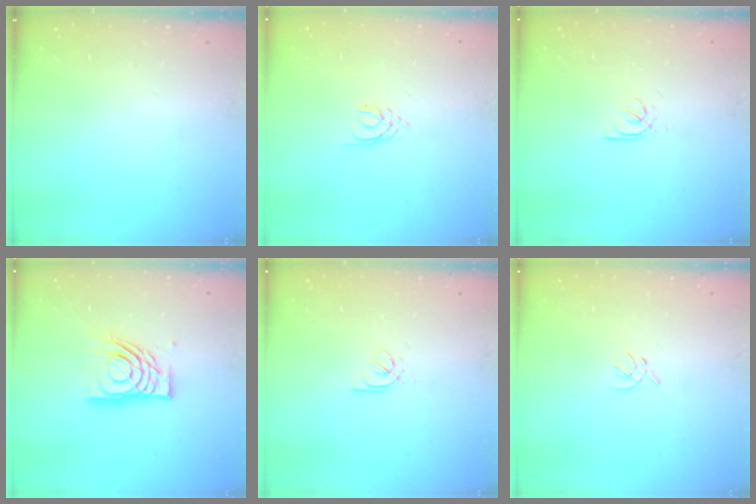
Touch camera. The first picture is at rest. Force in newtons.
{"total": 1.6, "press": 1.6, "slide": 0.2}
{"total": 2.3, "press": 2.3, "slide": 0.4}
{"total": 13.8, "press": 13.7, "slide": 1.6}
{"total": 2.3, "press": 2.3, "slide": 0.4}
{"total": 1.7, "press": 1.6, "slide": 0.6}